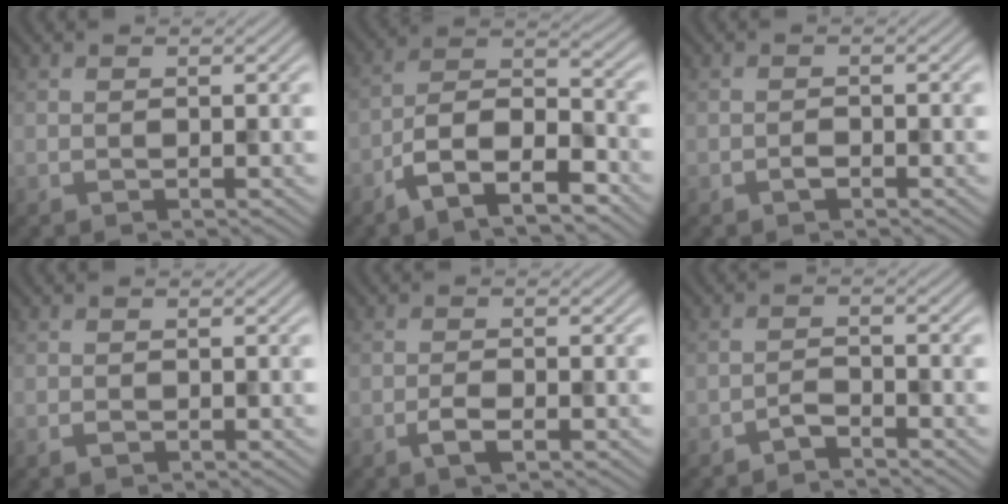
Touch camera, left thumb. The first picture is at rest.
{"total": 9.6, "force": [-6.3, 3.5, 6.4], "torque": [-0.111, 0.005, -0.131]}
{"total": 1.0, "force": [-0.7, 0.5, 0.7], "torque": [-0.012, 0.003, -0.014]}
{"total": 0.9, "force": [-0.4, 0.6, 0.5], "torque": [-0.013, -0.002, -0.009]}
{"total": 2.2, "force": [-1.1, 0.8, 1.7], "torque": [-0.037, 0.001, -0.025]}
{"total": 1.8, "force": [-1.6, 0.3, 0.7], "torque": [-0.012, 0.007, -0.038]}